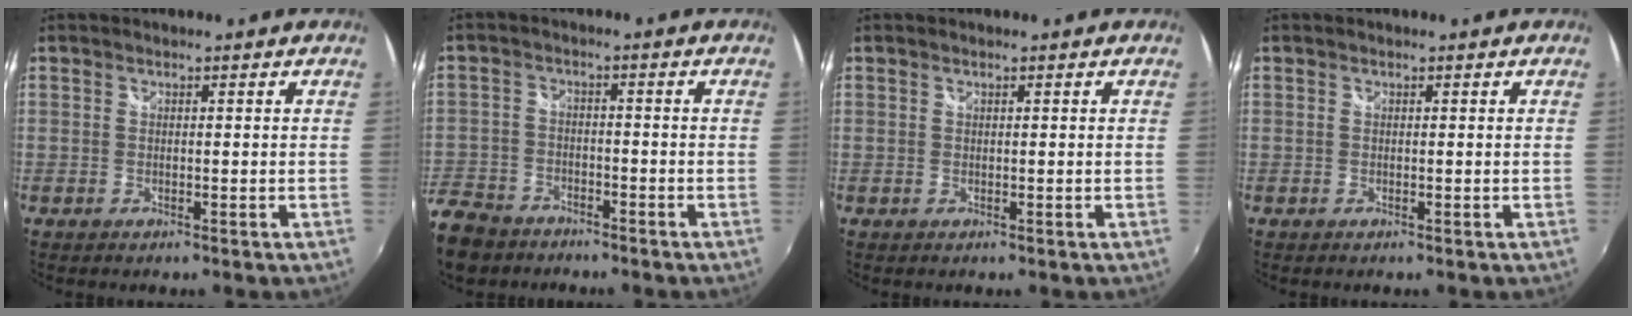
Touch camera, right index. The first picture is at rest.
{"total": 12.2, "force": [-8.2, 8.0, 4.1], "torque": [-0.137, -0.009, -0.151]}
{"total": 0.0}
{"total": 0.0}